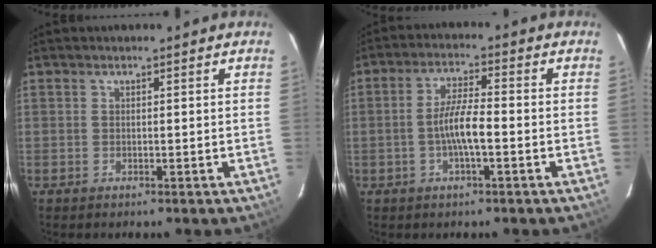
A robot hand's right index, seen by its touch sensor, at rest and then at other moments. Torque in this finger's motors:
{"motor_torque": [0.50, -0.24, 0.50, 0.15]}